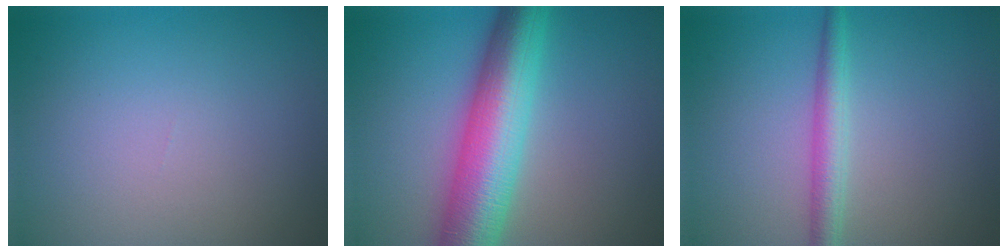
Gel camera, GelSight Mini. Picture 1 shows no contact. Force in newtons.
{"total": 9.3, "press": 9.3, "slide": 0.2}
{"total": 2.5, "press": 2.5, "slide": 0.1}